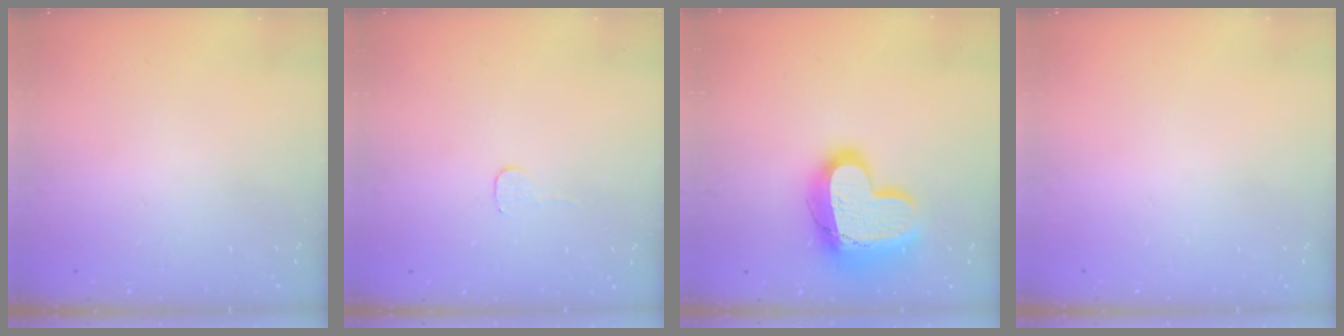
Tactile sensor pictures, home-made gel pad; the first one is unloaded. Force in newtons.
{"total": 2.8, "press": 2.8, "slide": 0.2}
{"total": 20.3, "press": 20.3, "slide": 1.5}
{"total": 0.0}